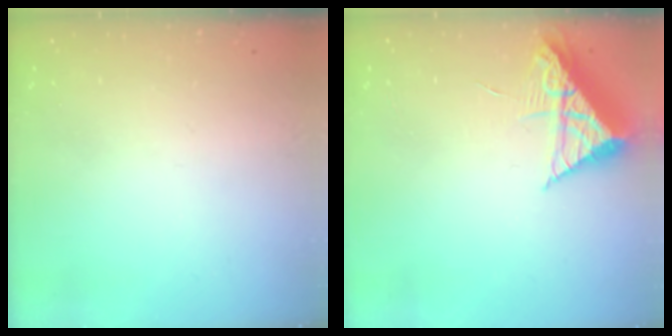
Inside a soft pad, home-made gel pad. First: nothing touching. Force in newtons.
{"total": 9.4, "press": 9.4, "slide": 0.5}